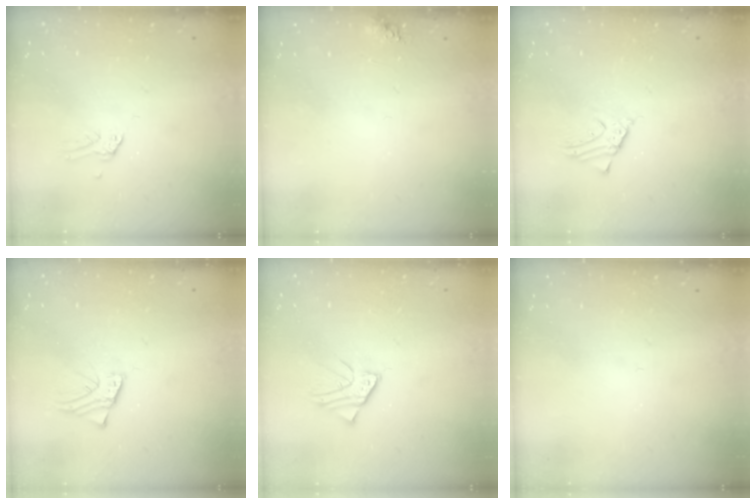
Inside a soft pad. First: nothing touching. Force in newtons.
{"total": 5.6, "press": 5.5, "slide": 0.7}
{"total": 2.4, "press": 2.4, "slide": 0.2}
{"total": 2.0, "press": 2.0, "slide": 0.1}
{"total": 3.3, "press": 3.3, "slide": 0.4}
{"total": 0.0}